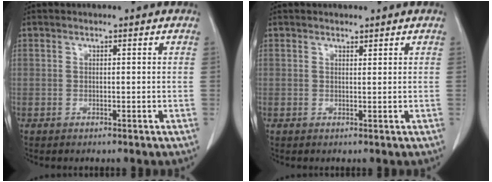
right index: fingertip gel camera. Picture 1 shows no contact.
{"total": 0.7, "force": [0.7, 0.1, 0.2], "torque": [-0.007, -0.003, 0.013]}